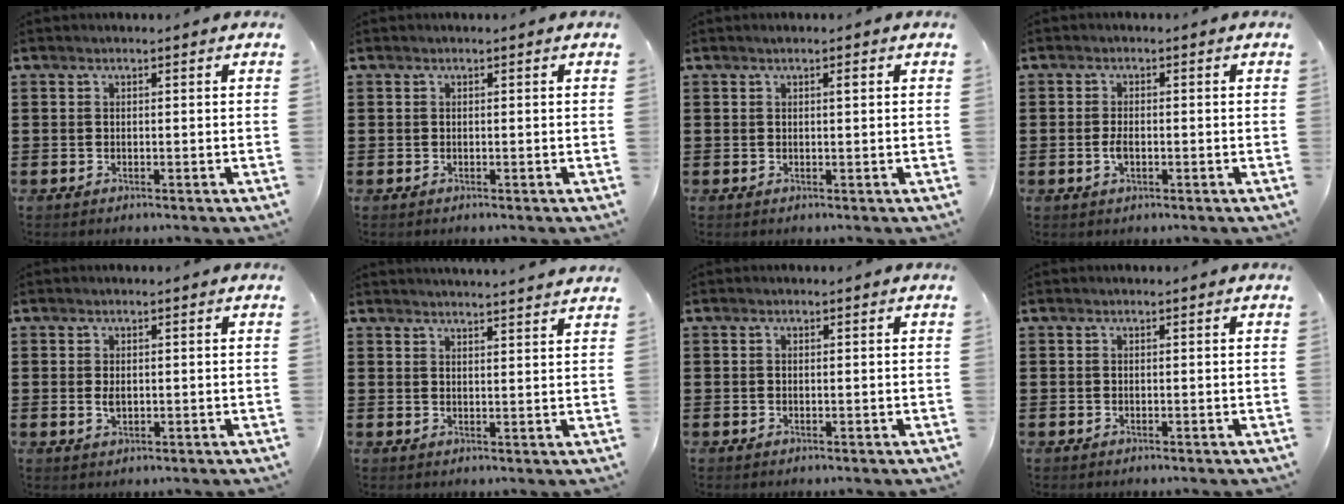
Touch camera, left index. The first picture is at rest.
{"total": 0.0}
{"total": 1.0, "force": [0.4, 0.2, 0.9], "torque": [-0.017, 0.002, 0.007]}
{"total": 2.4, "force": [-0.5, 1.0, 2.1], "torque": [-0.048, -0.002, -0.011]}
{"total": 1.7, "force": [0.2, 0.8, 1.5], "torque": [-0.030, 0.003, 0.002]}
{"total": 2.7, "force": [2.6, -0.5, 0.1], "torque": [-0.009, -0.014, 0.048]}
{"total": 0.0}
{"total": 0.0}